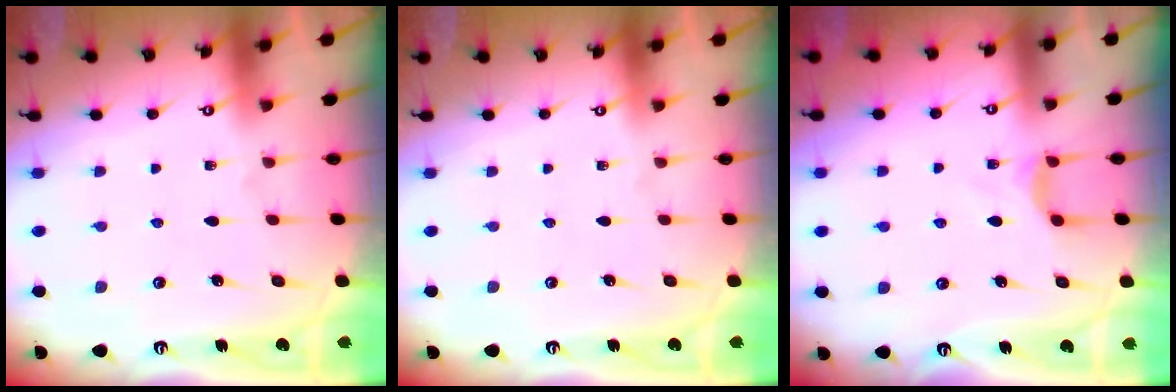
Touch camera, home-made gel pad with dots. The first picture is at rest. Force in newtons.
{"total": 0.0}
{"total": 2.8, "press": 2.8, "slide": 0.4}